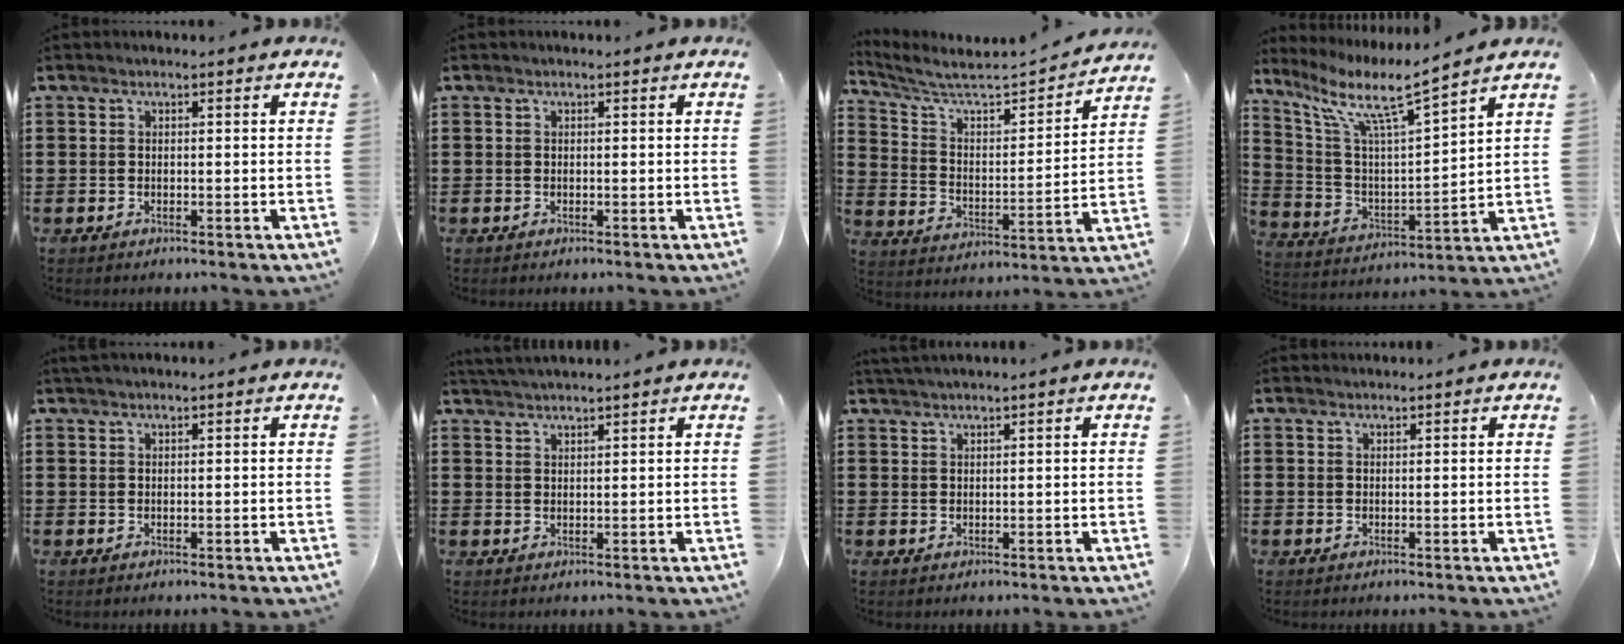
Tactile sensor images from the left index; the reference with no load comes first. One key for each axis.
{"total": 0.0}
{"total": 5.1, "fx": 4.6, "fy": 0.6, "fz": 2.1, "tx": -0.067, "ty": -0.043, "tz": 0.067}
{"total": 10.0, "fx": 7.5, "fy": 0.9, "fz": 6.6, "tx": -0.155, "ty": -0.040, "tz": 0.122}
{"total": 0.9, "fx": 0.7, "fy": -0.1, "fz": 0.5, "tx": -0.011, "ty": 0.000, "tz": 0.014}
{"total": 2.2, "fx": 2.2, "fy": -0.4, "fz": 0.3, "tx": -0.010, "ty": -0.002, "tz": 0.042}
{"total": 1.4, "fx": 1.2, "fy": -0.3, "fz": 0.6, "tx": -0.012, "ty": -0.001, "tz": 0.023}
{"total": 0.6, "fx": 0.6, "fy": -0.1, "fz": 0.1, "tx": -0.003, "ty": -0.001, "tz": 0.012}